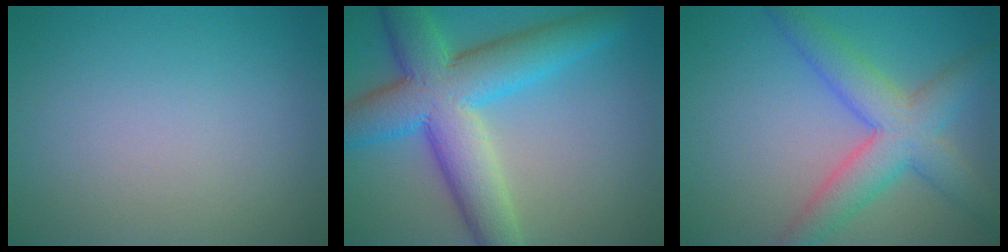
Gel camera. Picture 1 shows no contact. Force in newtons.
{"total": 10.3, "press": 10.3, "slide": 0.2}
{"total": 6.3, "press": 6.3, "slide": 0.3}